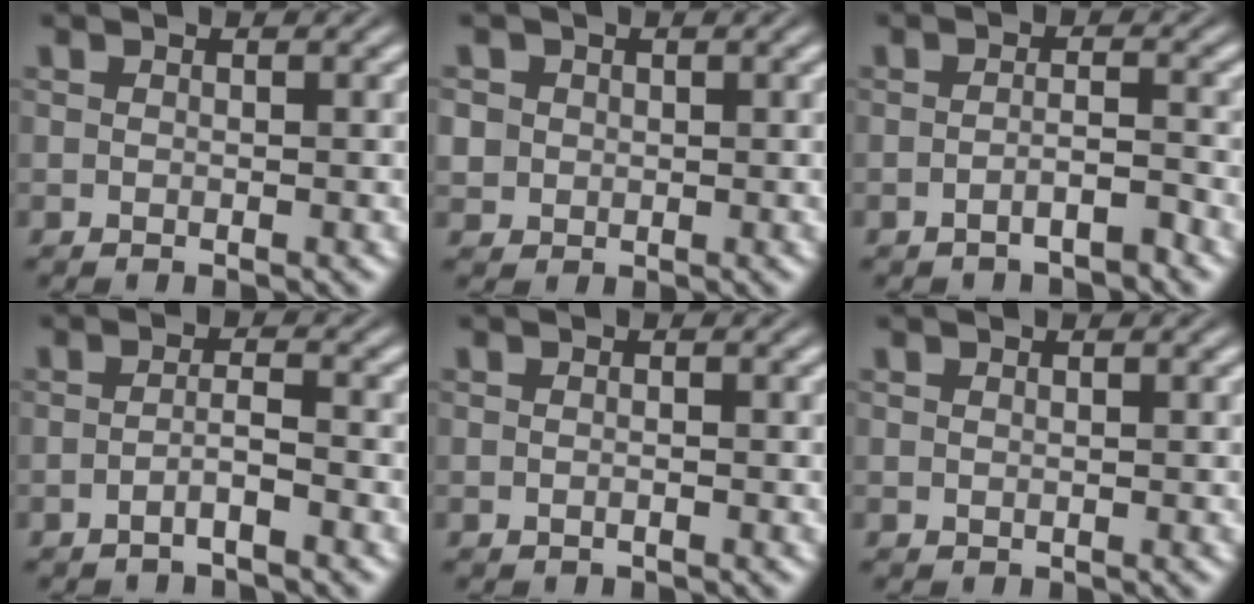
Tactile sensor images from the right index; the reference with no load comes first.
{"total": 2.3, "force": [1.0, 2.0, 0.4], "torque": [-0.021, -0.007, 0.017]}
{"total": 2.0, "force": [-1.7, 0.3, 1.1], "torque": [-0.015, -0.008, -0.030]}
{"total": 1.5, "force": [-1.1, -0.1, 1.1], "torque": [-0.021, -0.009, -0.018]}
{"total": 0.0}
{"total": 0.8, "force": [0.7, 0.3, -0.3], "torque": [0.000, -0.001, 0.012]}